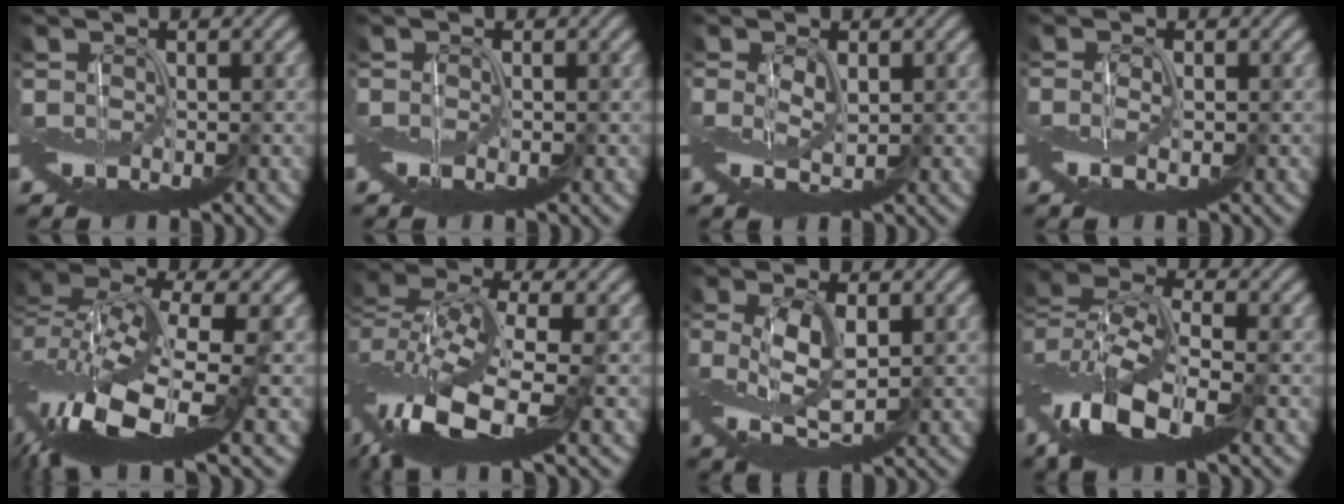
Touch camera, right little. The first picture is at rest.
{"total": 0.7, "force": [-0.5, 0.0, 0.5], "torque": [-0.009, -0.005, -0.009]}
{"total": 1.5, "force": [0.1, 0.6, 1.4], "torque": [-0.038, 0.000, 0.005]}
{"total": 1.2, "force": [-0.5, 0.1, 1.1], "torque": [-0.029, -0.004, -0.010]}
{"total": 12.6, "force": [-5.0, 4.9, 10.5], "torque": [-0.223, -0.004, -0.095]}
{"total": 11.0, "force": [-4.1, 4.6, 9.1], "torque": [-0.198, -0.003, -0.085]}
{"total": 4.4, "force": [0.3, 2.0, 3.9], "torque": [-0.096, 0.000, 0.010]}
{"total": 9.9, "force": [-3.7, 4.4, 8.1], "torque": [-0.166, 0.002, -0.082]}